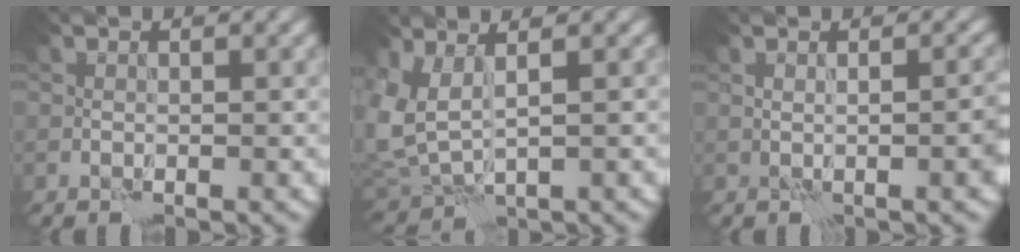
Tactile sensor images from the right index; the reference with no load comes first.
{"total": 4.7, "force": [1.0, 2.2, 4.1], "torque": [-0.104, -0.011, 0.022]}
{"total": 2.3, "force": [-0.1, 0.4, 2.3], "torque": [-0.036, -0.005, 0.001]}